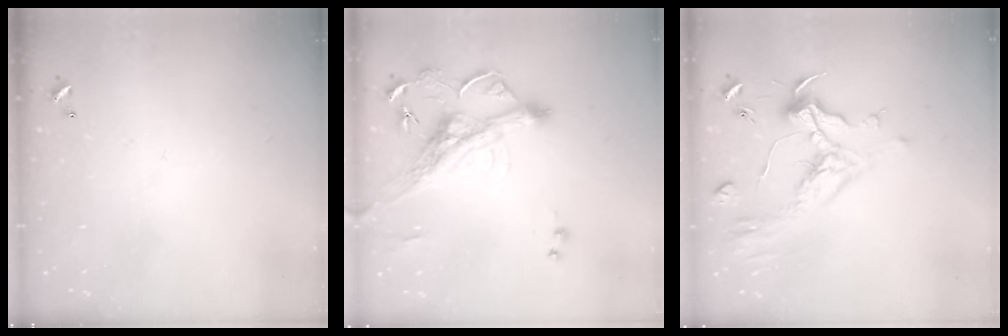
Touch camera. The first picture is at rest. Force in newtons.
{"total": 6.5, "press": 6.3, "slide": 1.6}
{"total": 1.1, "press": 0.2, "slide": 1.1}